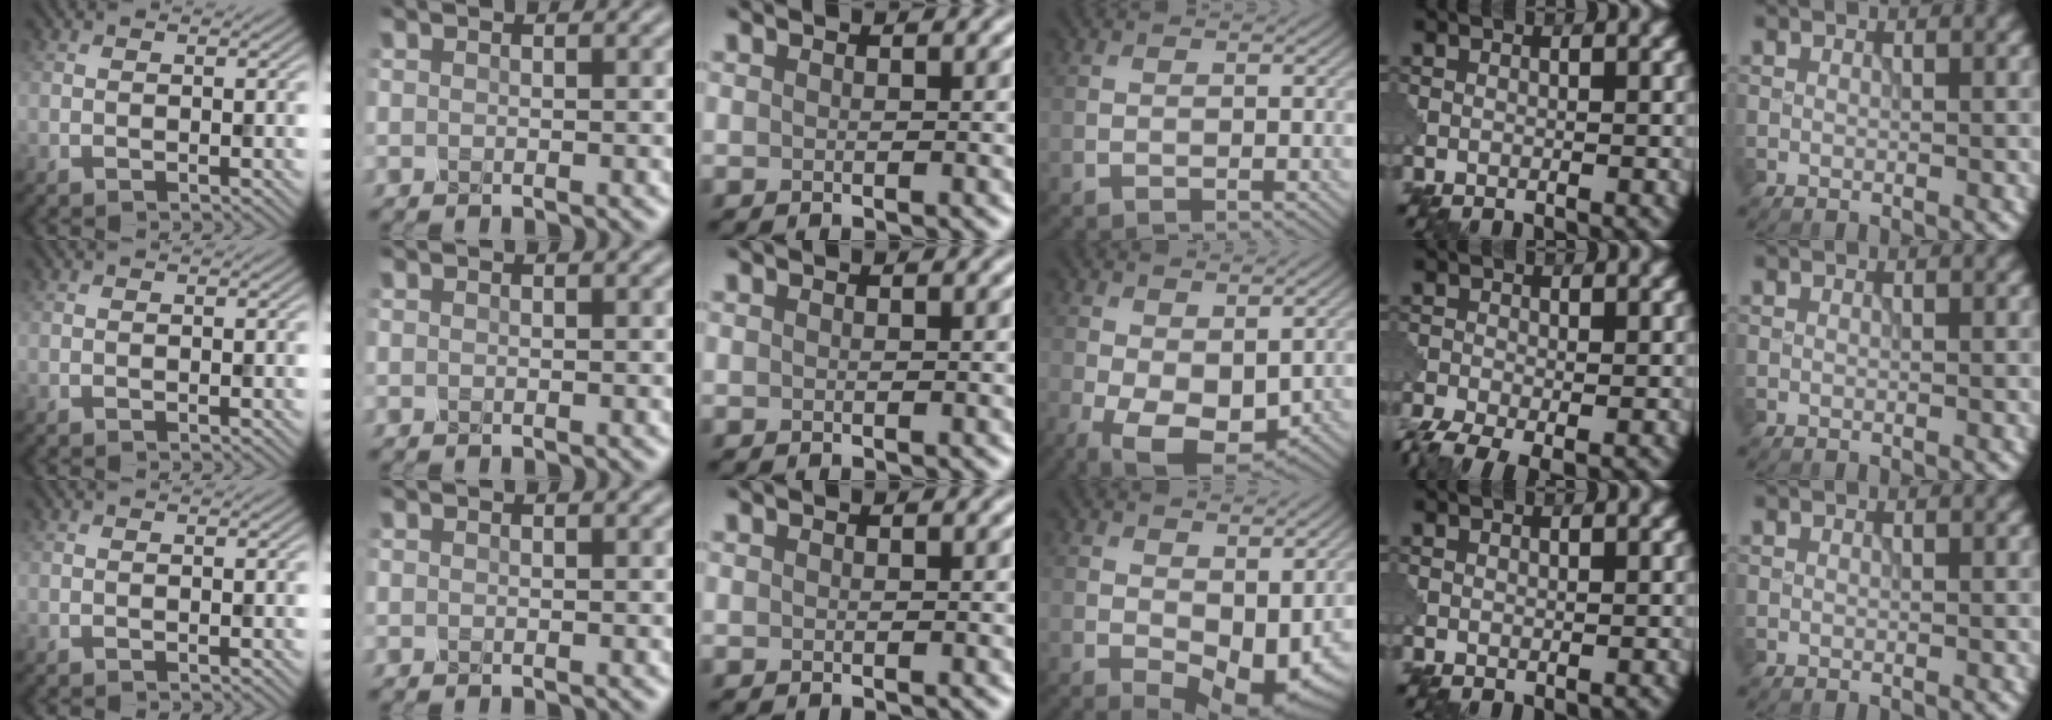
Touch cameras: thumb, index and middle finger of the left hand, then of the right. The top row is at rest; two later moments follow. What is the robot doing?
{"motion": "squeeze", "object": "foam earplug"}